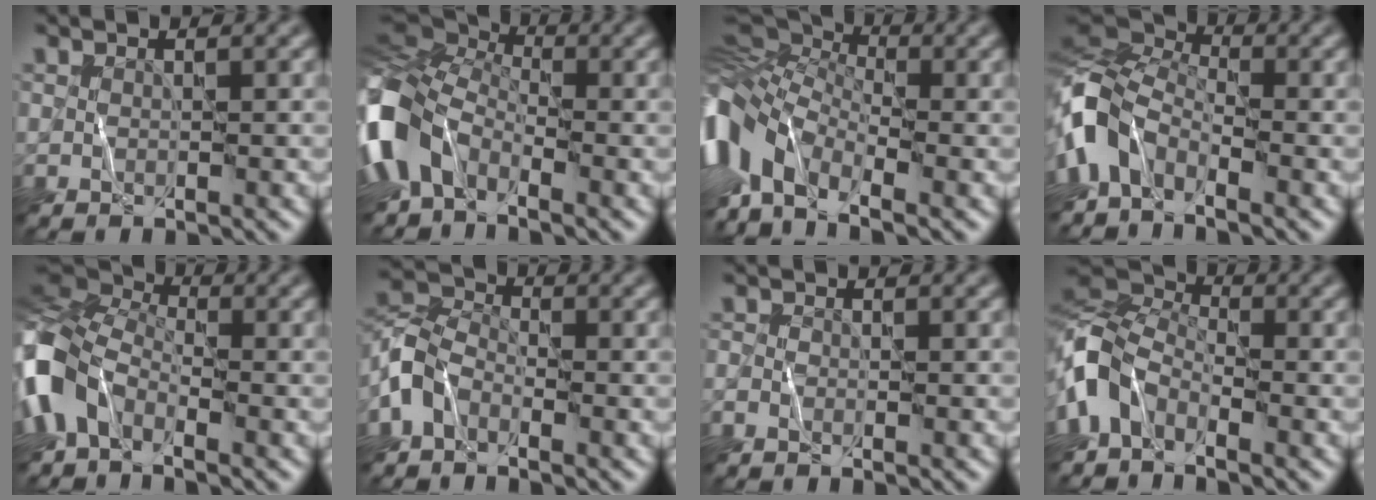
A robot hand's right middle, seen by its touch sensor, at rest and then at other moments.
{"total": 10.3, "force": [-3.0, 6.6, 7.2], "torque": [-0.185, -0.008, -0.077]}
{"total": 9.9, "force": [-2.8, 5.3, 7.9], "torque": [-0.183, -0.006, -0.070]}
{"total": 6.5, "force": [-2.9, 3.7, 4.5], "torque": [-0.096, 0.008, -0.084]}
{"total": 7.9, "force": [-3.3, 4.7, 5.4], "torque": [-0.121, 0.002, -0.092]}
{"total": 4.1, "force": [-2.6, 2.5, 2.0], "torque": [-0.045, 0.003, -0.071]}
{"total": 0.8, "force": [-0.7, 0.3, 0.2], "torque": [-0.007, -0.001, -0.020]}
{"total": 5.8, "force": [-3.1, 3.5, 3.5], "torque": [-0.077, 0.003, -0.087]}